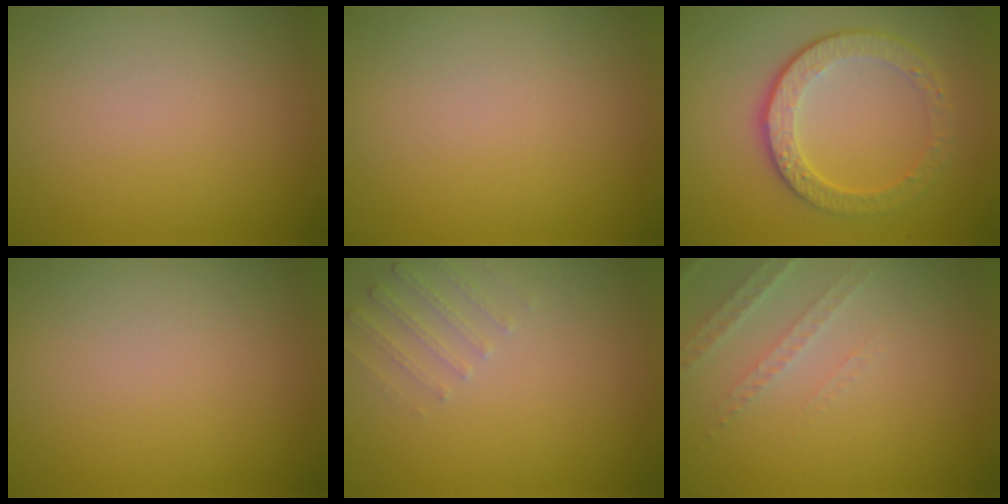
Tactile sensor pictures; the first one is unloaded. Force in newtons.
{"total": 0.0}
{"total": 4.7, "press": 3.3, "slide": 3.3}
{"total": 0.0}
{"total": 1.6, "press": 1.6, "slide": 0.4}
{"total": 2.2, "press": 2.1, "slide": 0.7}